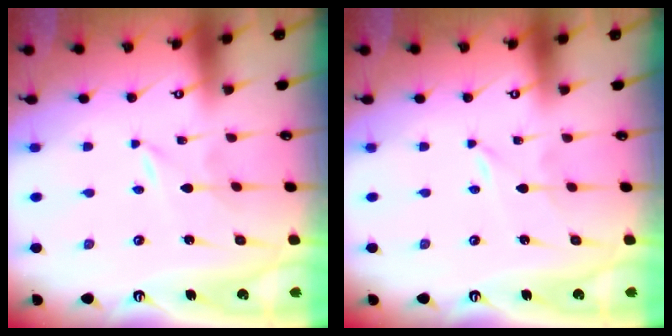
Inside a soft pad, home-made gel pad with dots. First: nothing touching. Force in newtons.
{"total": 0.0}